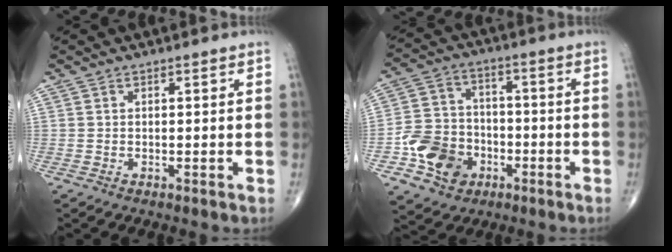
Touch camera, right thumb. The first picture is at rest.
{"total": 11.9, "force": [-4.6, 9.6, 5.4], "torque": [-0.069, 0.025, -0.081]}